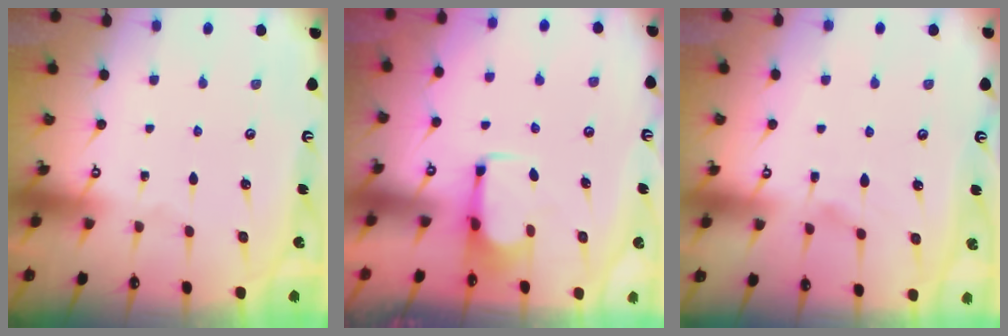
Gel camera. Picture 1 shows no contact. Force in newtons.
{"total": 2.8, "press": 2.7, "slide": 0.9}
{"total": 1.8, "press": 1.6, "slide": 0.9}